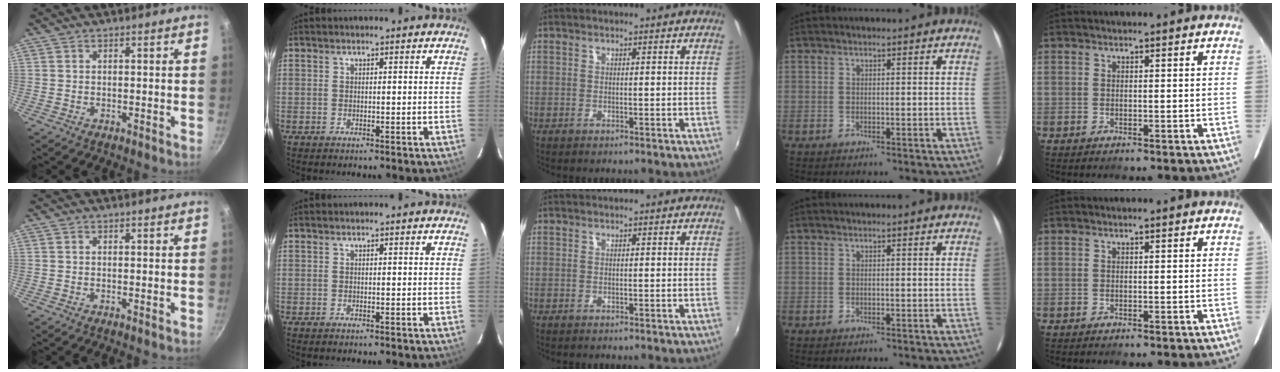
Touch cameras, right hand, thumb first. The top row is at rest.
{}